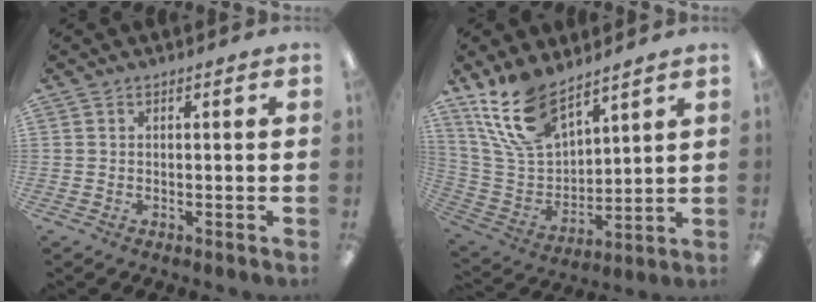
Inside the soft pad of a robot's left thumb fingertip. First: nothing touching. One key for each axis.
{"total": 15.9, "fx": 11.4, "fy": 7.2, "fz": 8.4, "tx": -0.198, "ty": -0.045, "tz": 0.214}